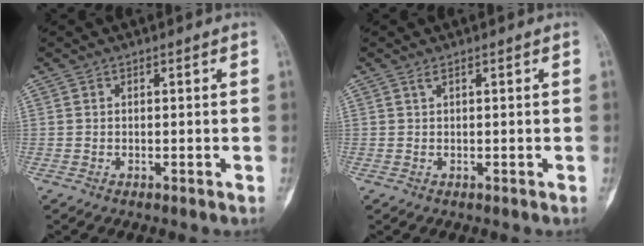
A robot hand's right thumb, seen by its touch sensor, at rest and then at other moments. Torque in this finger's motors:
{"motor_torque": [0.24, 0.18, -0.17, 0.06, 0.05]}